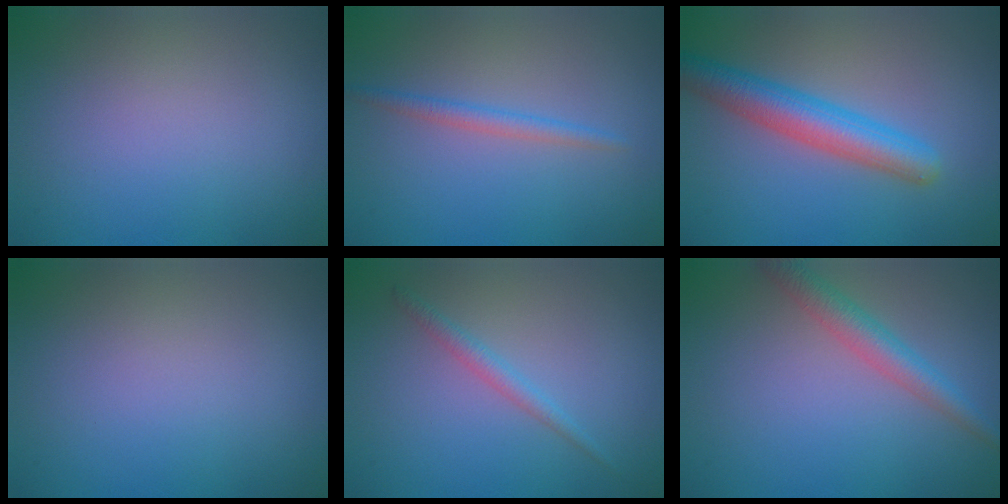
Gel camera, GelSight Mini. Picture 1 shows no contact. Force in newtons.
{"total": 1.6, "press": 1.6, "slide": 0.0}
{"total": 4.9, "press": 4.9, "slide": 0.2}
{"total": 0.0}
{"total": 1.4, "press": 1.4, "slide": 0.1}
{"total": 3.1, "press": 3.1, "slide": 0.2}